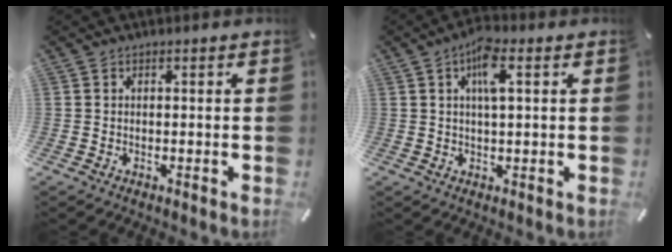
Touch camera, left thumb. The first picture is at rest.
{"total": 6.4, "force": [2.1, 2.1, 5.7], "torque": [-0.110, 0.005, 0.033]}